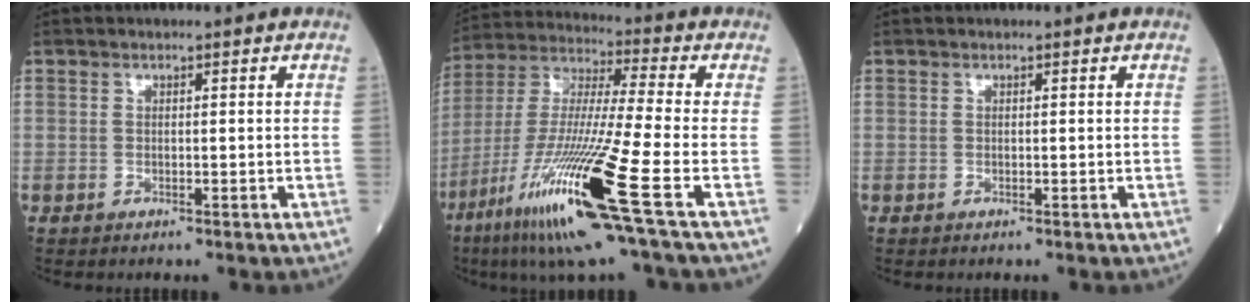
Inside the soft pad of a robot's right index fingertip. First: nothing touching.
{"total": 20.4, "force": [-9.0, -0.4, 18.3], "torque": [-0.380, -0.047, -0.174]}
{"total": 0.0}